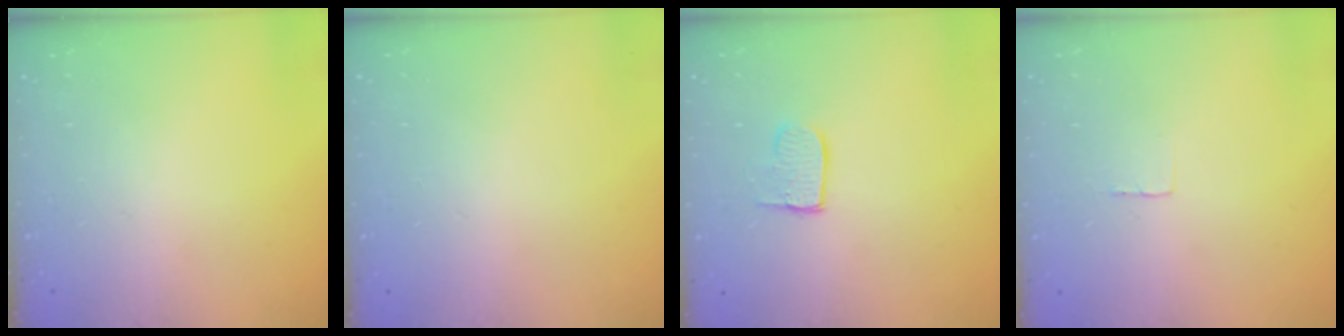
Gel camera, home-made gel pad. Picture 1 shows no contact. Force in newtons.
{"total": 0.0}
{"total": 7.0, "press": 7.0, "slide": 0.3}
{"total": 2.3, "press": 2.3, "slide": 0.1}